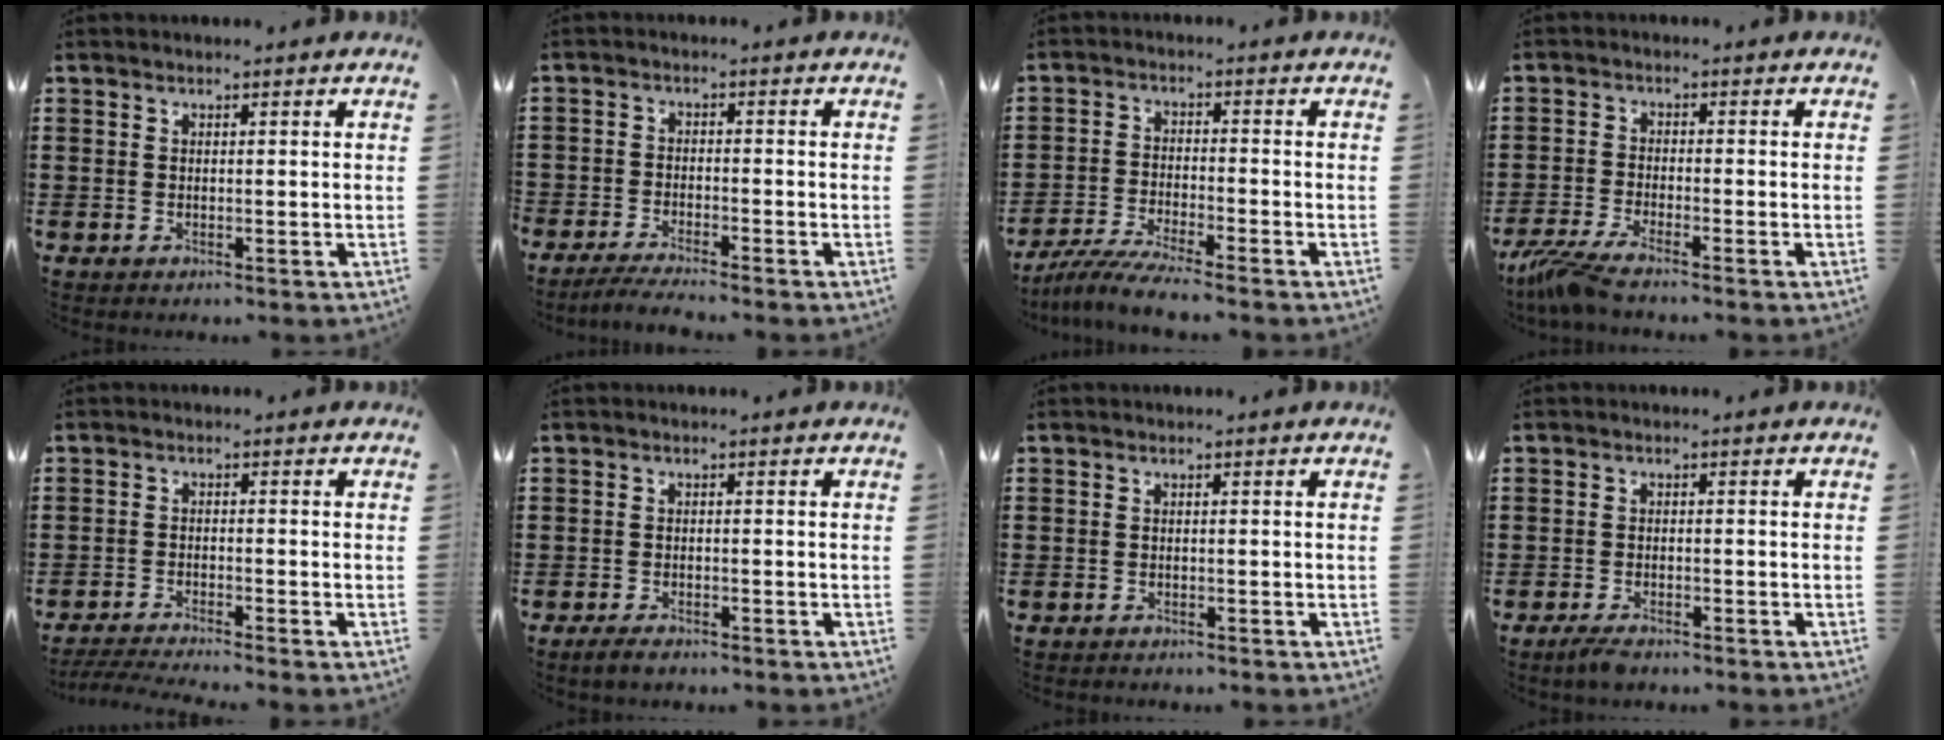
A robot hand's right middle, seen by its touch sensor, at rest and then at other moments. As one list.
[{"total": 3.2, "force": [-3.1, 0.1, 0.6], "torque": [-0.019, -0.001, -0.067]}, {"total": 5.0, "force": [-4.6, -0.4, 1.8], "torque": [-0.050, -0.020, -0.094]}, {"total": 4.1, "force": [-3.5, -0.4, 2.2], "torque": [-0.073, -0.025, -0.076]}, {"total": 2.6, "force": [-2.4, -0.2, 0.8], "torque": [-0.021, -0.001, -0.052]}, {"total": 1.6, "force": [-1.2, 0.5, 0.9], "torque": [-0.025, -0.002, -0.027]}, {"total": 0.5, "force": [-0.5, 0.1, 0.0], "torque": [-0.001, 0.001, -0.011]}, {"total": 1.7, "force": [-1.5, 0.3, 0.8], "torque": [-0.030, -0.005, -0.033]}]